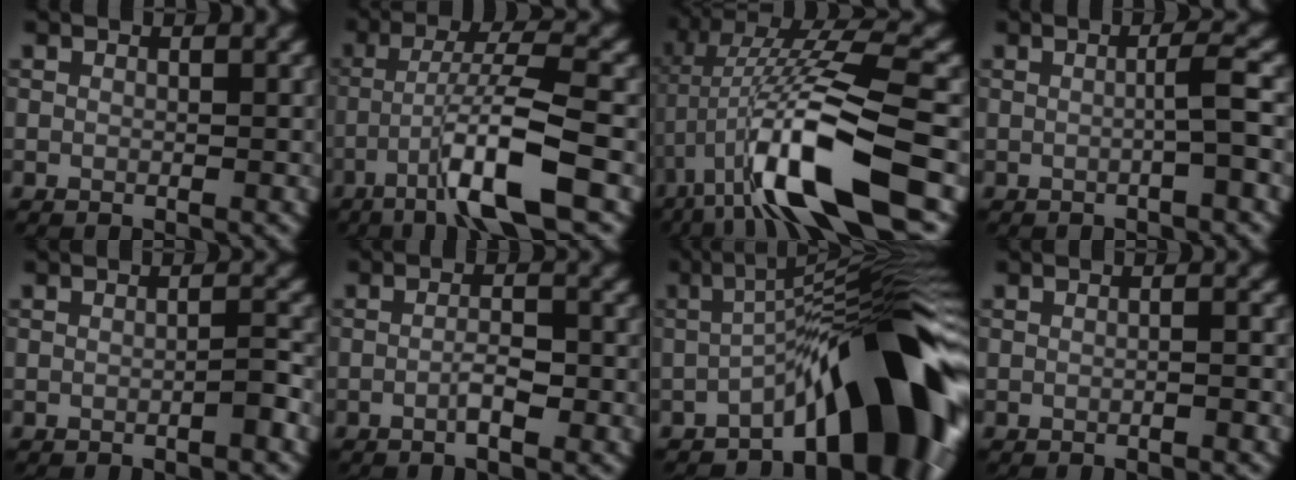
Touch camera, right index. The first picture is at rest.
{"total": 7.2, "force": [-3.4, 0.4, 6.3], "torque": [-0.112, 0.012, -0.068]}
{"total": 11.6, "force": [-3.6, 2.5, 10.7], "torque": [-0.203, 0.011, -0.066]}
{"total": 2.2, "force": [-0.5, 0.1, 2.1], "torque": [-0.031, 0.012, -0.018]}
{"total": 1.1, "force": [-0.6, 0.0, 0.9], "torque": [-0.014, 0.008, -0.011]}
{"total": 2.2, "force": [-0.8, 0.4, 2.0], "torque": [-0.035, 0.002, -0.017]}
{"total": 13.4, "force": [-5.4, 3.7, 11.7], "torque": [-0.148, 0.020, -0.088]}
{"total": 0.8, "force": [-0.4, 0.1, 0.7], "torque": [-0.010, 0.006, -0.012]}